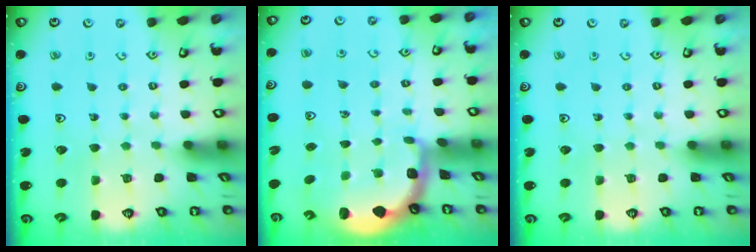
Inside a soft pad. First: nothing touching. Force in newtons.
{"total": 2.1, "press": 1.8, "slide": 1.0}
{"total": 0.0}